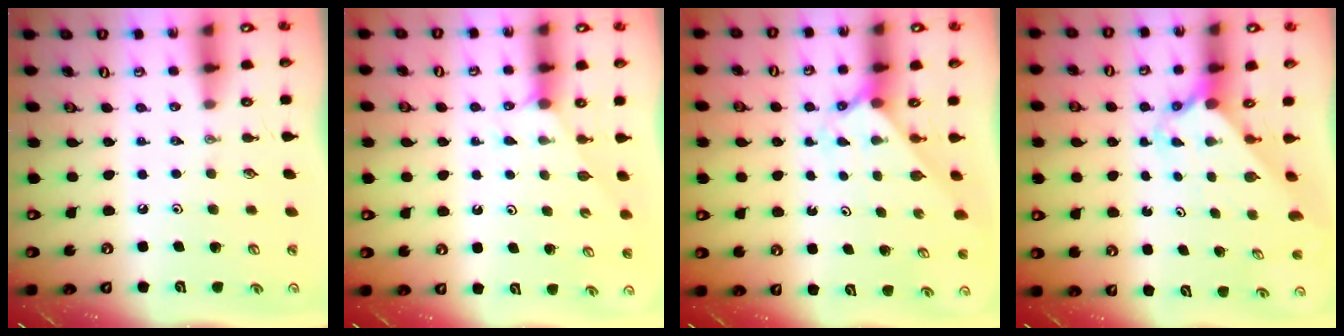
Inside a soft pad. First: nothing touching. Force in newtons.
{"total": 2.5, "press": 2.5, "slide": 0.4}
{"total": 2.3, "press": 2.3, "slide": 0.2}
{"total": 2.1, "press": 2.1, "slide": 0.2}